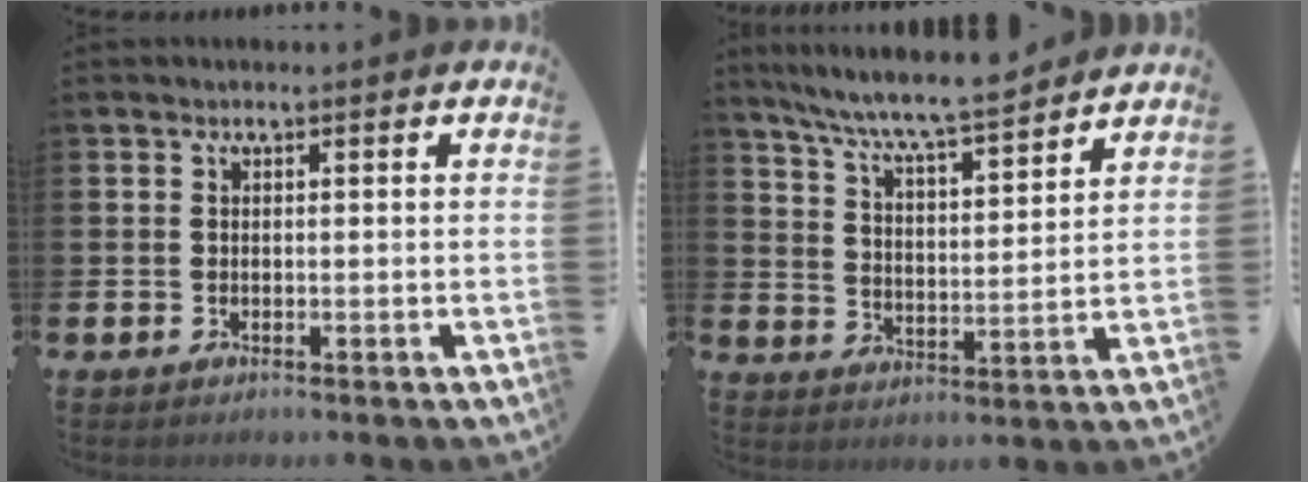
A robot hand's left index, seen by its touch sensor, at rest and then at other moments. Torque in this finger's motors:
{"motor_torque": [1.03, -1.10, 0.60, 0.21]}